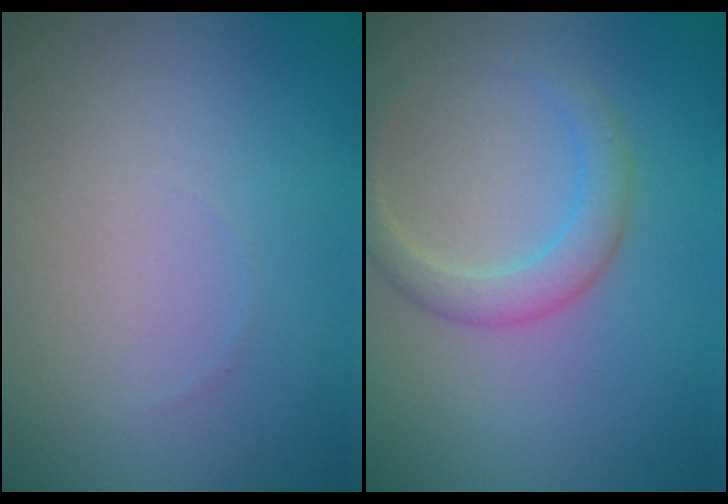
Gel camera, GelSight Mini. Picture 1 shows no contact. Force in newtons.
{"total": 2.5, "press": 2.5, "slide": 0.1}